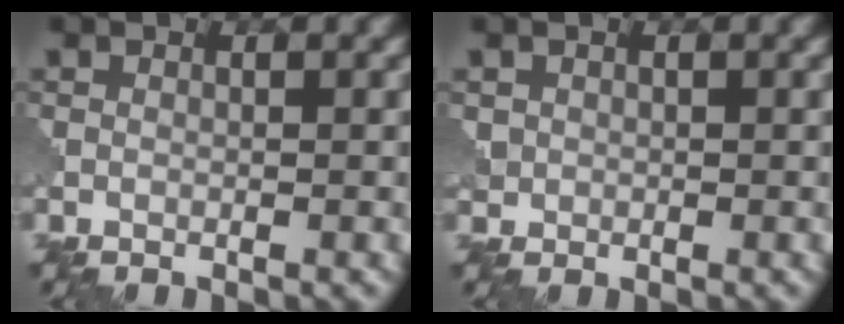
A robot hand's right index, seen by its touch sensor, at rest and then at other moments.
{"total": 0.9, "force": [0.1, 0.9, 0.1], "torque": [0.005, -0.004, 0.003]}